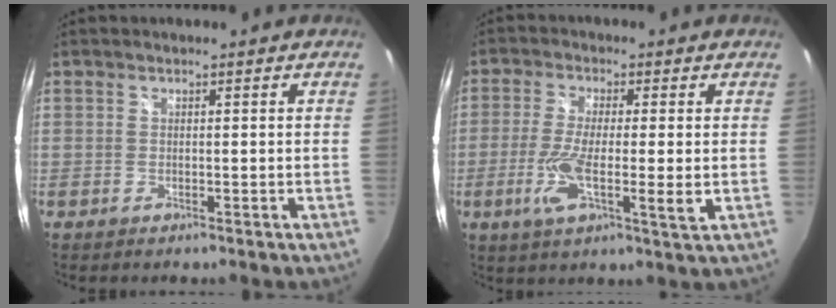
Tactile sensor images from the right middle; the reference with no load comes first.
{"total": 8.8, "force": [-1.4, 1.4, 8.6], "torque": [-0.169, -0.015, -0.033]}